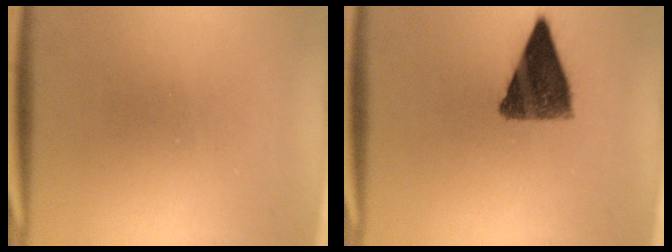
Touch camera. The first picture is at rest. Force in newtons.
{"total": 9.4}